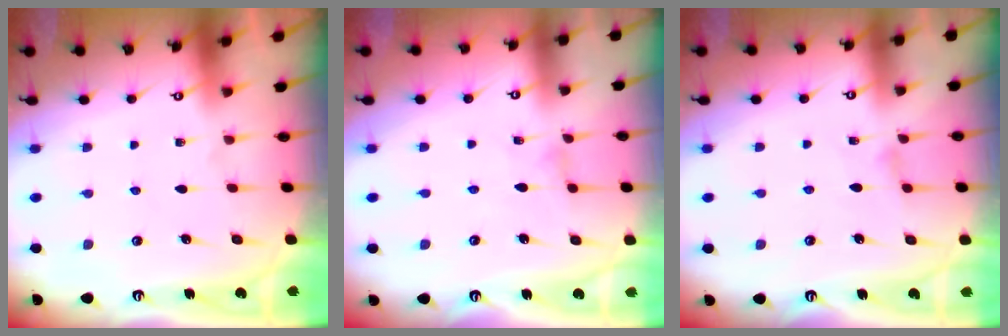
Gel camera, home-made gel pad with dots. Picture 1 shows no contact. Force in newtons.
{"total": 0.7, "press": 0.7, "slide": 0.2}
{"total": 1.1, "press": 1.1, "slide": 0.4}